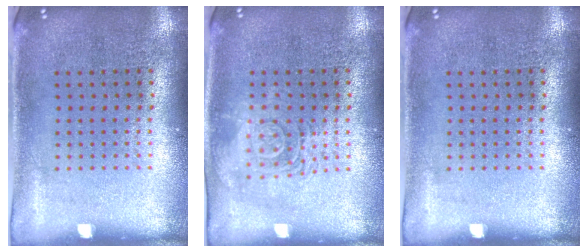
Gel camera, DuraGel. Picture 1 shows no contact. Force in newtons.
{"total": 2.8, "press": 2.8, "slide": 0.4}
{"total": 0.0}